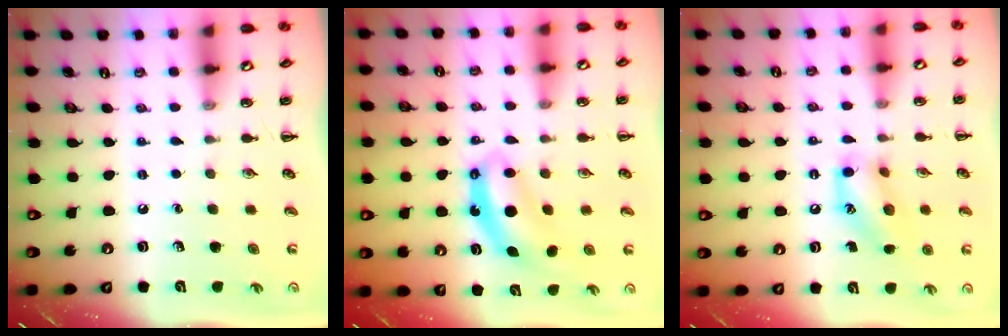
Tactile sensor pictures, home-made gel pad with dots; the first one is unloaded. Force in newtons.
{"total": 7.1, "press": 7.1, "slide": 0.5}
{"total": 13.1, "press": 12.9, "slide": 2.2}